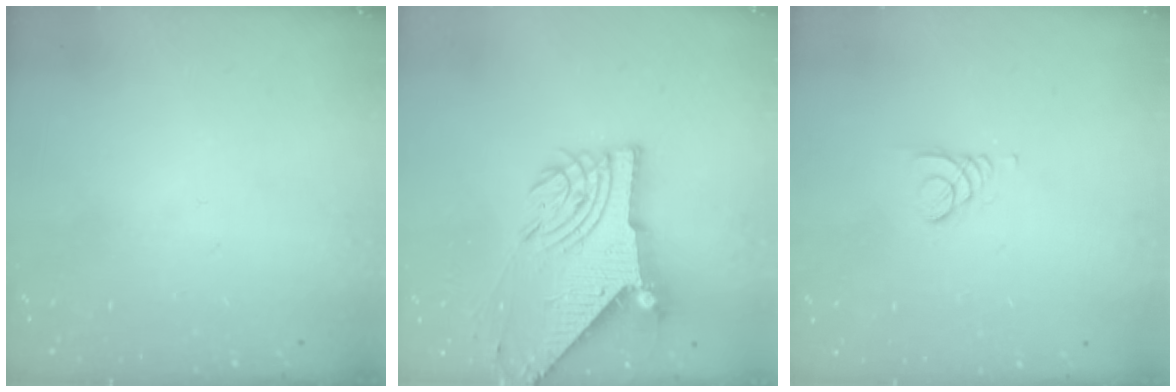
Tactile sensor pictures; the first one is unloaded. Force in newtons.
{"total": 9.4, "press": 9.4, "slide": 1.1}
{"total": 0.7, "press": 0.7, "slide": 0.1}